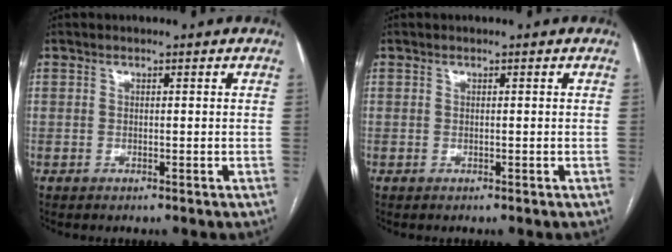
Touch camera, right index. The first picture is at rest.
{"total": 0.0}